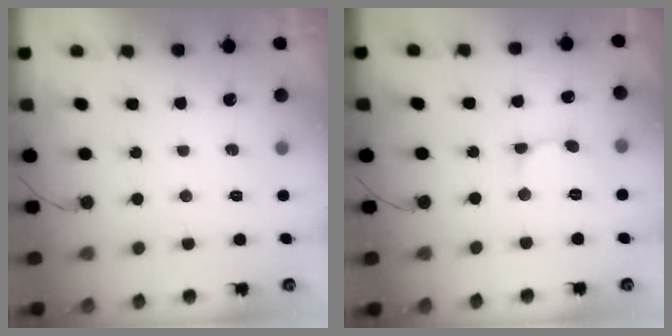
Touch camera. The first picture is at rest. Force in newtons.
{"total": 2.2, "press": 2.2, "slide": 0.1}